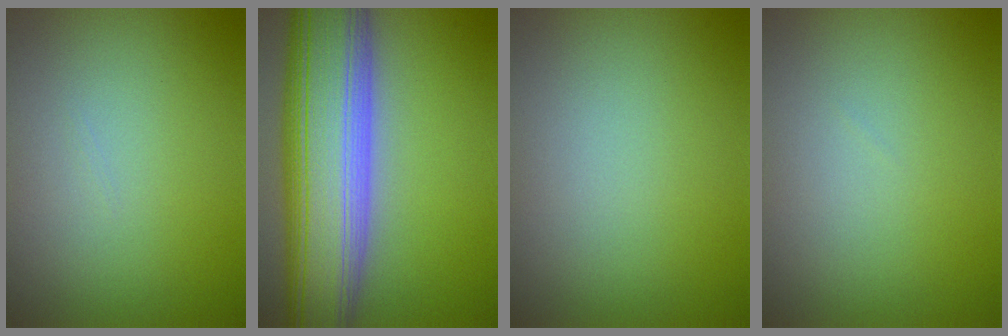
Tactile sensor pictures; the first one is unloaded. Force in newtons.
{"total": 13.0, "press": 13.0, "slide": 0.5}
{"total": 0.0}
{"total": 0.0}